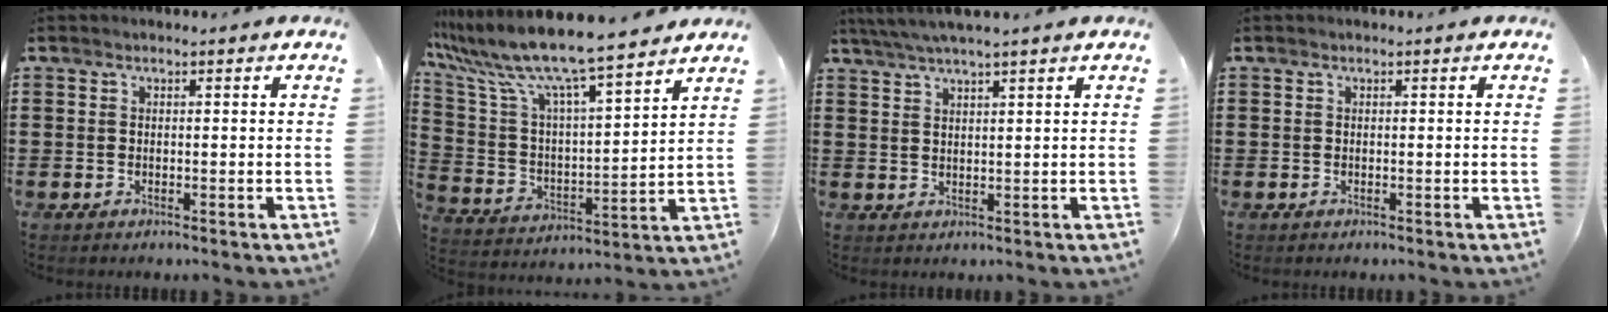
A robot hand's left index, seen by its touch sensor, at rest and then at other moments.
{"total": 9.7, "force": [8.5, 0.0, 4.7], "torque": [-0.129, -0.061, 0.141]}
{"total": 3.3, "force": [2.8, -0.4, 1.8], "torque": [-0.041, -0.003, 0.050]}
{"total": 0.0}